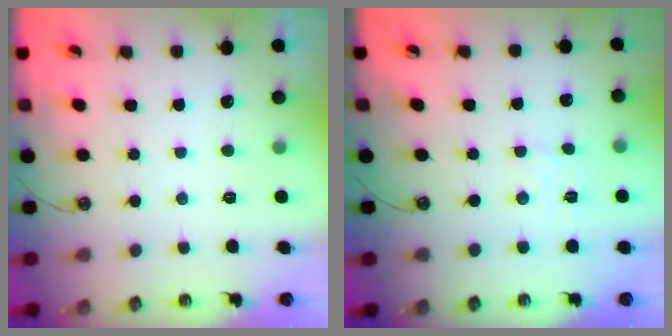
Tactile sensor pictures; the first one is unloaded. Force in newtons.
{"total": 2.9, "press": 2.9, "slide": 0.4}